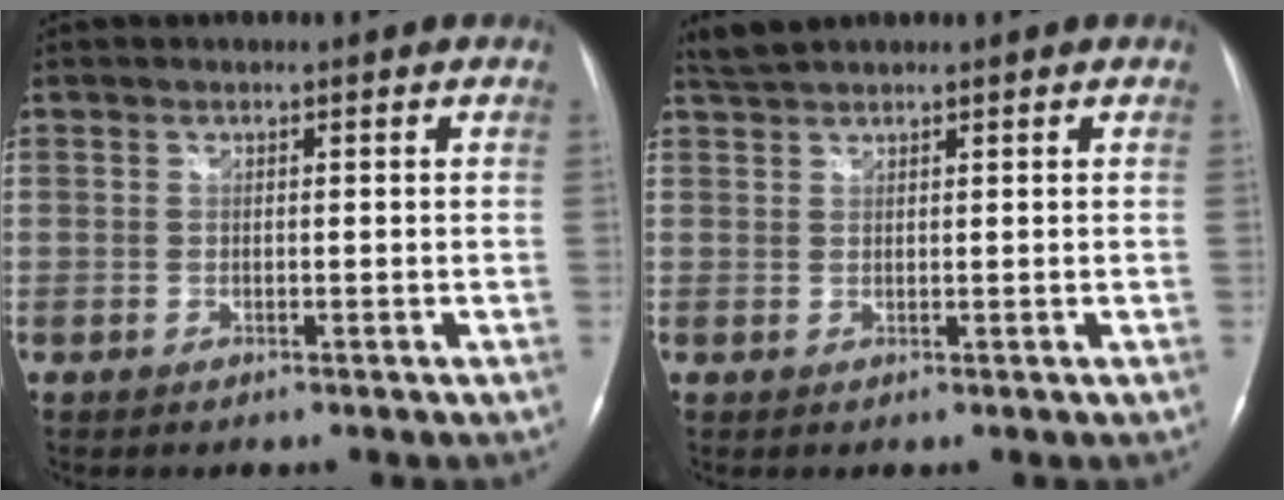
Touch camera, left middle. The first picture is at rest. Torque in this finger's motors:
{"motor_torque": [0.18, -0.09, -0.10, 0.01]}